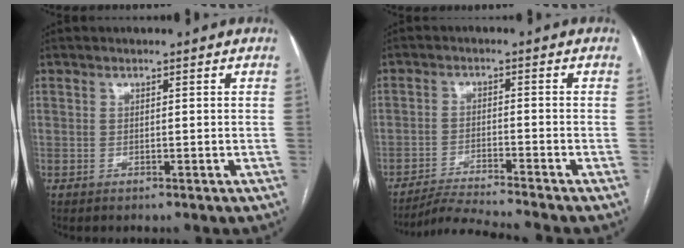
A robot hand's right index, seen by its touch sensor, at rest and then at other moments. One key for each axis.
{"total": 7.5, "fx": -6.9, "fy": -2.2, "fz": 1.9, "tx": -0.023, "ty": -0.018, "tz": -0.124}